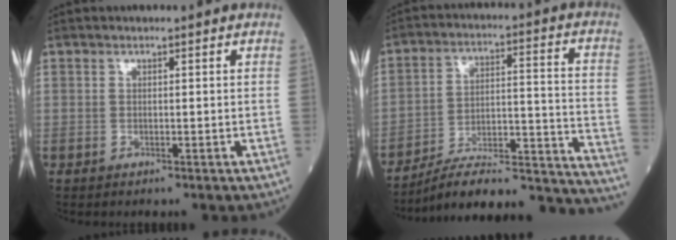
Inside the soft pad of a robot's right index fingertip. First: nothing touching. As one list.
[{"total": 24.1, "force": [-22.5, 1.3, 8.6], "torque": [-0.061, 0.028, -0.320]}]